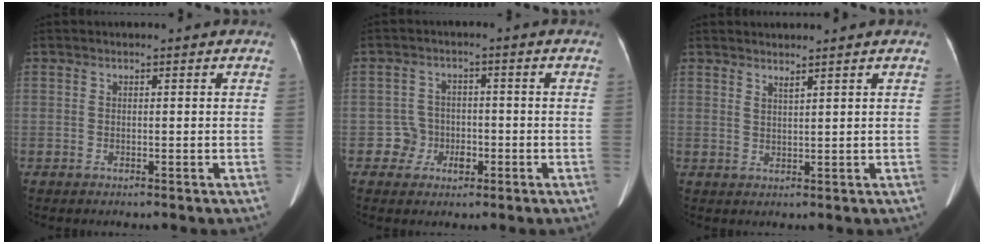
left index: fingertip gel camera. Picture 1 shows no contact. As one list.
[{"total": 3.7, "force": [-1.4, 3.4, 0.1], "torque": [0.009, 0.010, -0.023]}, {"total": 1.4, "force": [1.2, -0.5, 0.6], "torque": [-0.019, -0.013, 0.023]}]